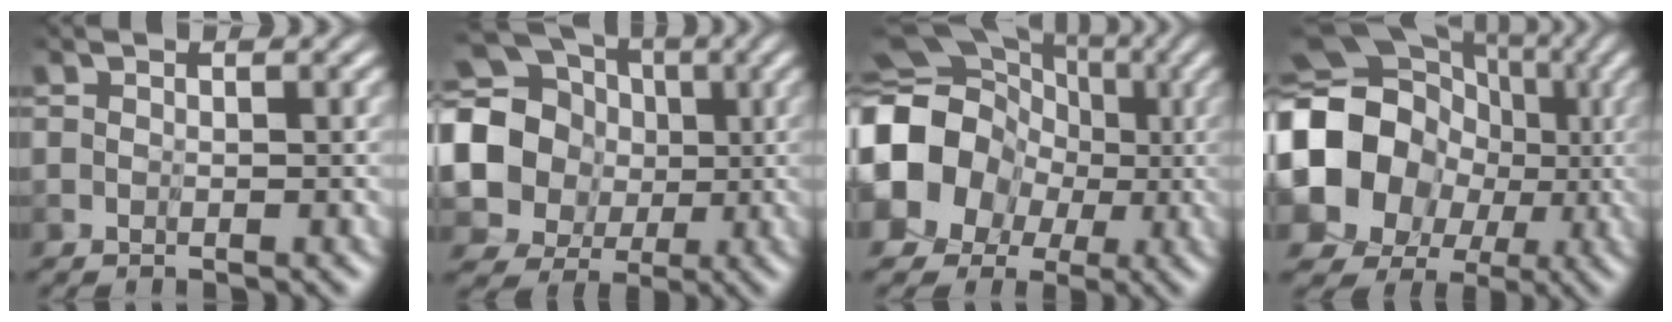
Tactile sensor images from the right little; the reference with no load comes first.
{"total": 11.9, "force": [2.1, 10.9, 4.3], "torque": [-0.147, 0.013, 0.019]}
{"total": 11.9, "force": [-1.2, 10.9, 4.7], "torque": [-0.123, -0.014, -0.052]}
{"total": 15.1, "force": [-0.4, 14.0, 5.6], "torque": [-0.150, 0.002, -0.030]}